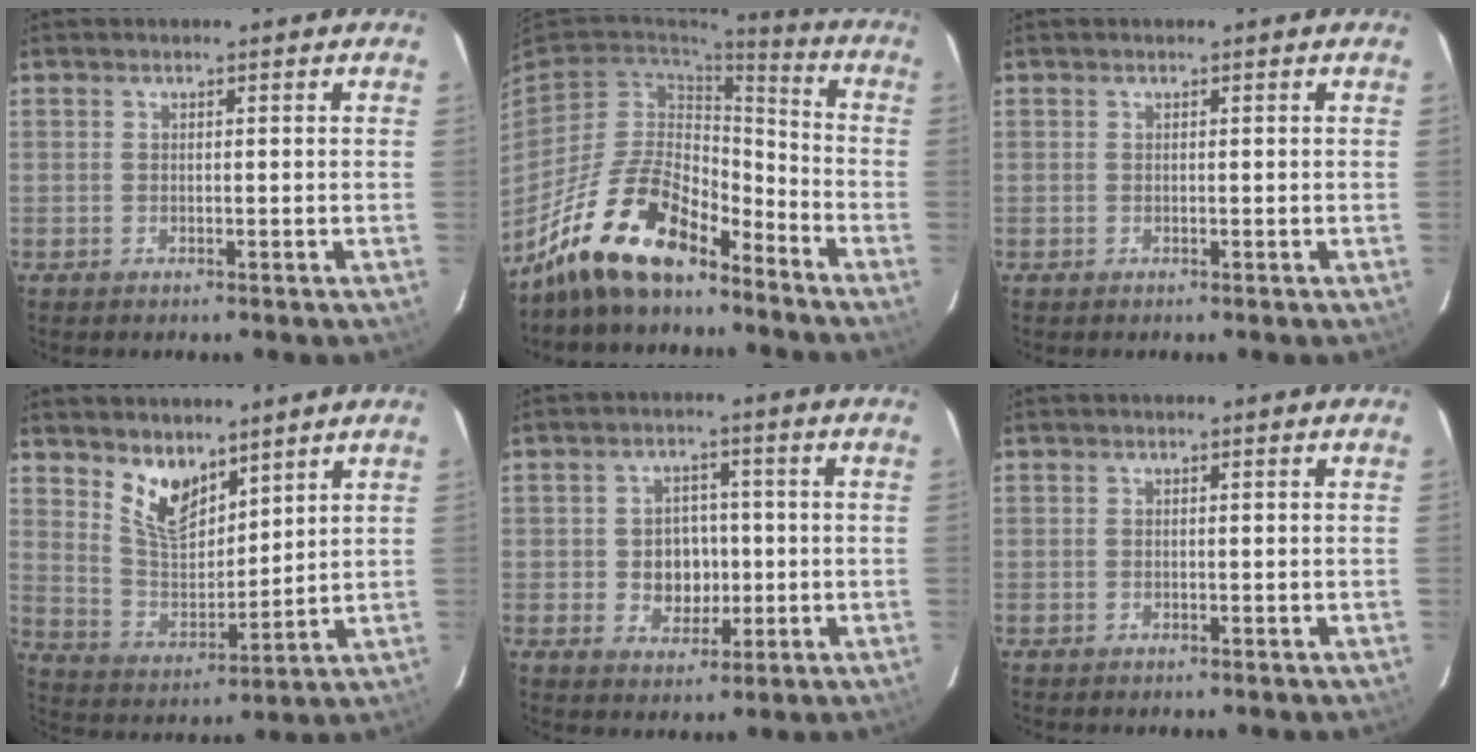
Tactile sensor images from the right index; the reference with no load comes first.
{"total": 16.9, "force": [-12.8, 6.3, 9.1], "torque": [-0.196, 0.005, -0.235]}
{"total": 0.0}
{"total": 9.6, "force": [6.8, 4.7, 4.9], "torque": [-0.088, -0.002, 0.138]}
{"total": 6.4, "force": [-0.6, 5.5, 3.2], "torque": [-0.066, 0.011, 0.001]}
{"total": 0.0}